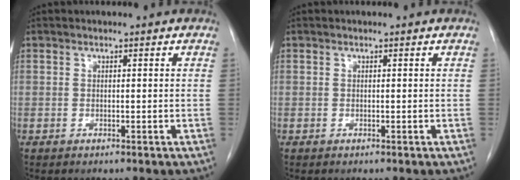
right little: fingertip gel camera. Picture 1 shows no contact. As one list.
[{"total": 0.0}]